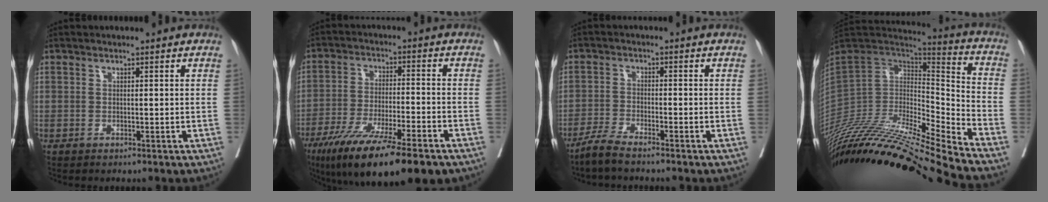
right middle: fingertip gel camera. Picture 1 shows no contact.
{"total": 18.0, "force": [-12.3, 2.6, 12.8], "torque": [-0.196, -0.043, -0.203]}
{"total": 4.0, "force": [-3.5, 0.1, 1.9], "torque": [-0.041, -0.010, -0.071]}
{"total": 31.9, "force": [-28.3, -0.3, 14.7], "torque": [-0.267, -0.043, -0.475]}